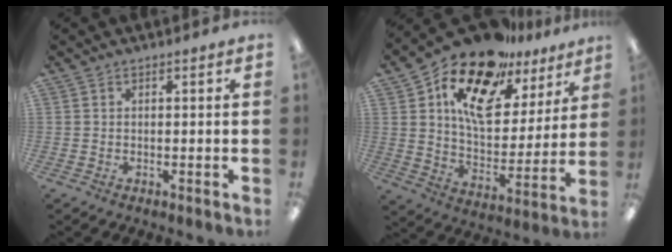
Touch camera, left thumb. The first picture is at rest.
{"total": 19.4, "force": [13.5, 9.3, 10.2], "torque": [-0.187, -0.080, 0.238]}